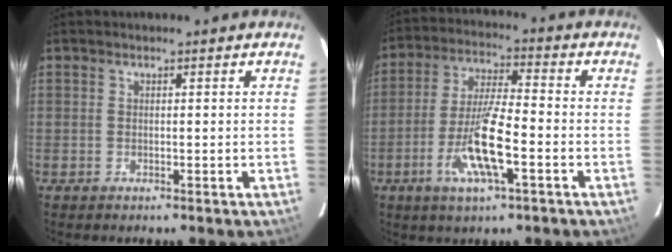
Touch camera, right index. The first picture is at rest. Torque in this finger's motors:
{"motor_torque": [1.19, -0.95, 0.96, 0.21]}